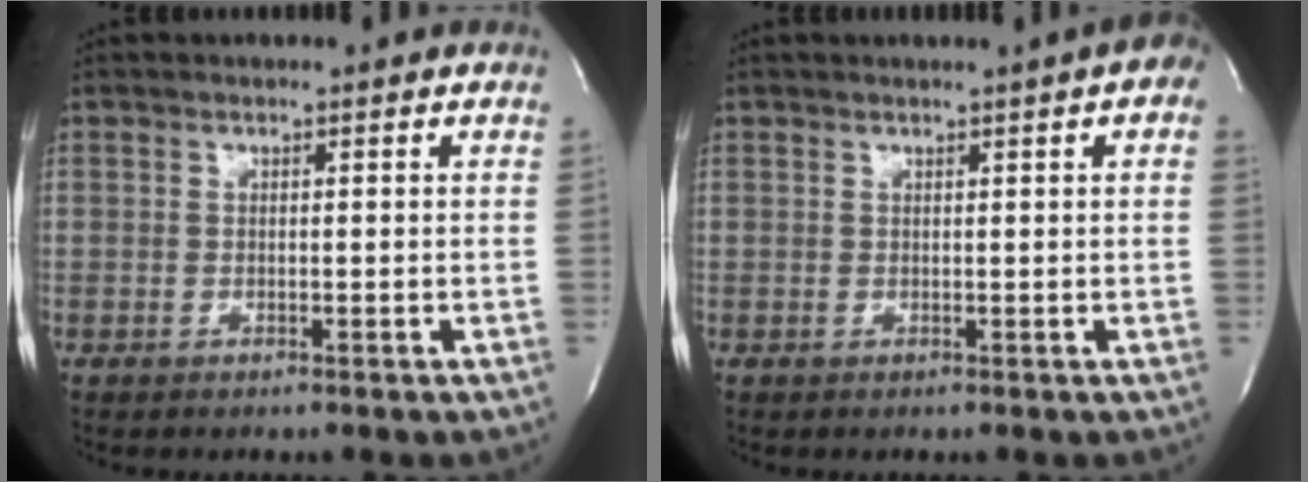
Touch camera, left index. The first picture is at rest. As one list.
[{"total": 3.9, "force": [1.9, 0.6, 3.4], "torque": [-0.038, 0.007, 0.016]}]